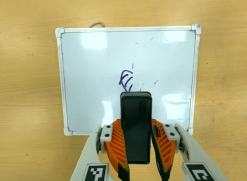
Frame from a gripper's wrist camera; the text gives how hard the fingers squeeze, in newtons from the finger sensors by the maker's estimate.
{"total": 8.9, "left": 6.5, "right": 11.3}